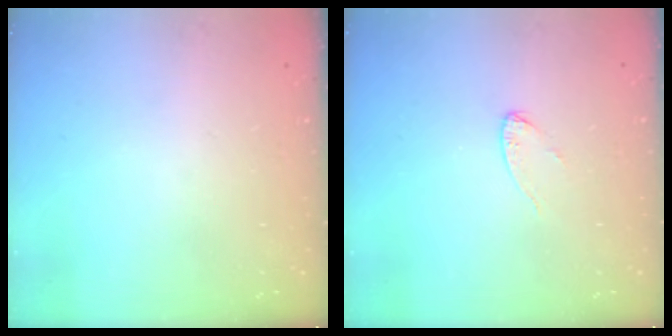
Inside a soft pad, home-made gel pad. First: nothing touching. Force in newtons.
{"total": 3.9, "press": 3.9, "slide": 0.3}